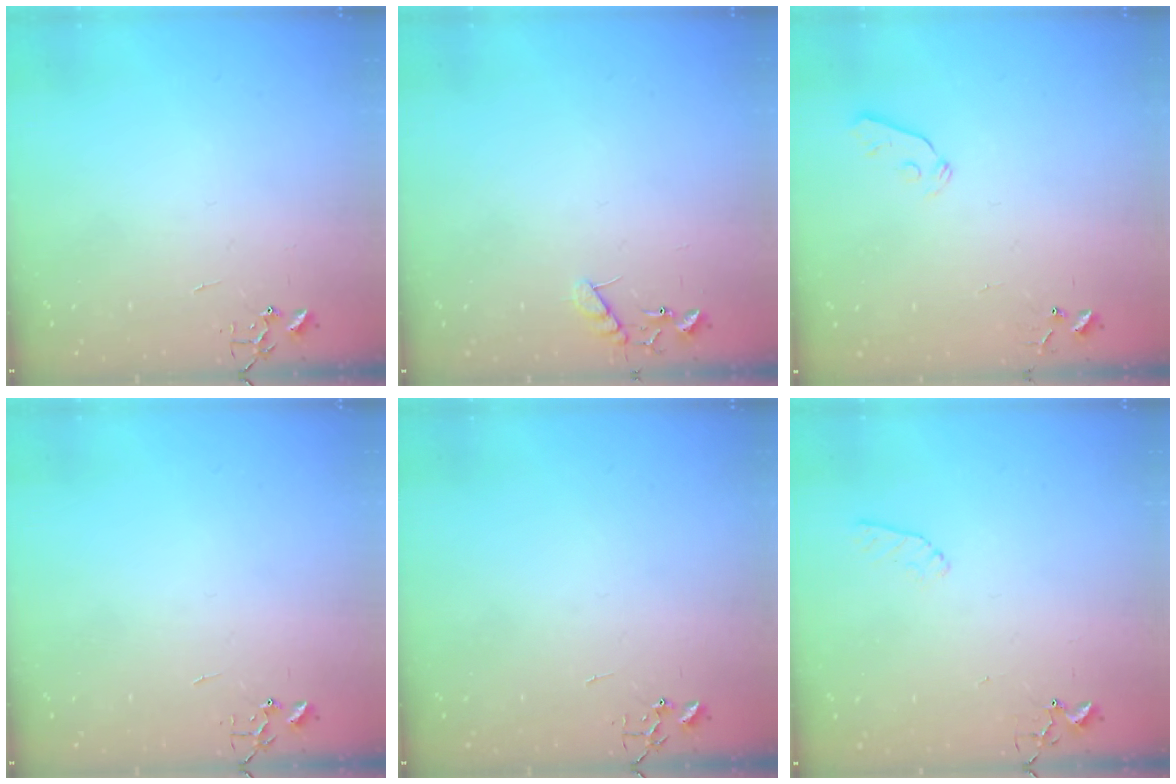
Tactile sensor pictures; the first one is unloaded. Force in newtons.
{"total": 8.8, "press": 8.8, "slide": 0.4}
{"total": 4.1, "press": 4.0, "slide": 0.6}
{"total": 0.0}
{"total": 0.0}
{"total": 6.6, "press": 6.5, "slide": 0.7}